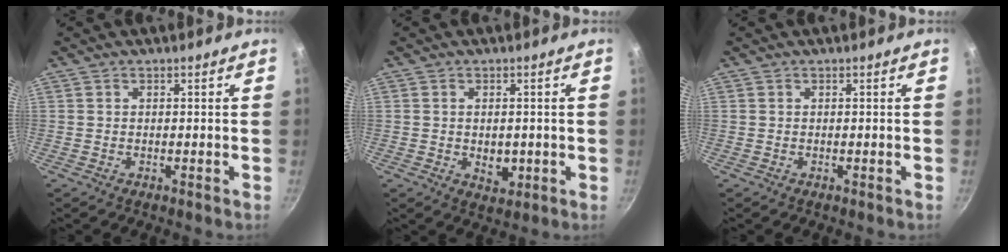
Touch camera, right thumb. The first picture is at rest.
{"total": 4.1, "force": [-0.4, 2.7, 3.0], "torque": [-0.038, -0.006, -0.002]}
{"total": 0.0}